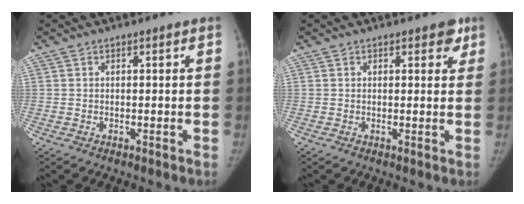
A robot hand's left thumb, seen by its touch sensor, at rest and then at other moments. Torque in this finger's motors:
{"motor_torque": [0.33, -0.32, 0.57, -0.51, 0.06]}